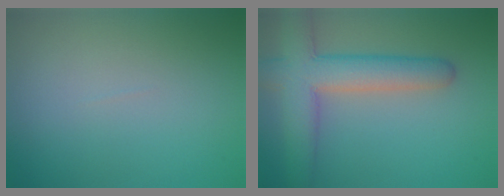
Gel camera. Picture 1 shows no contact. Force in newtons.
{"total": 6.8, "press": 6.8, "slide": 0.4}